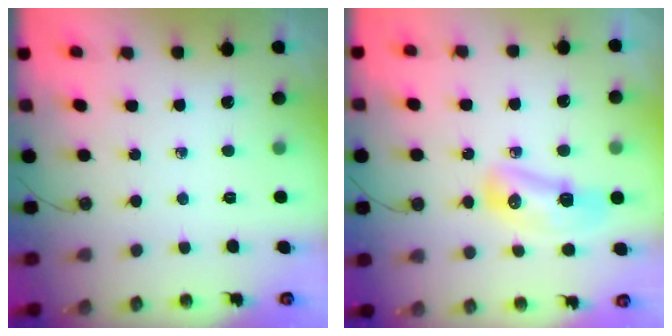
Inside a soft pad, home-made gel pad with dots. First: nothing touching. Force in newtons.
{"total": 9.0, "press": 8.9, "slide": 1.4}